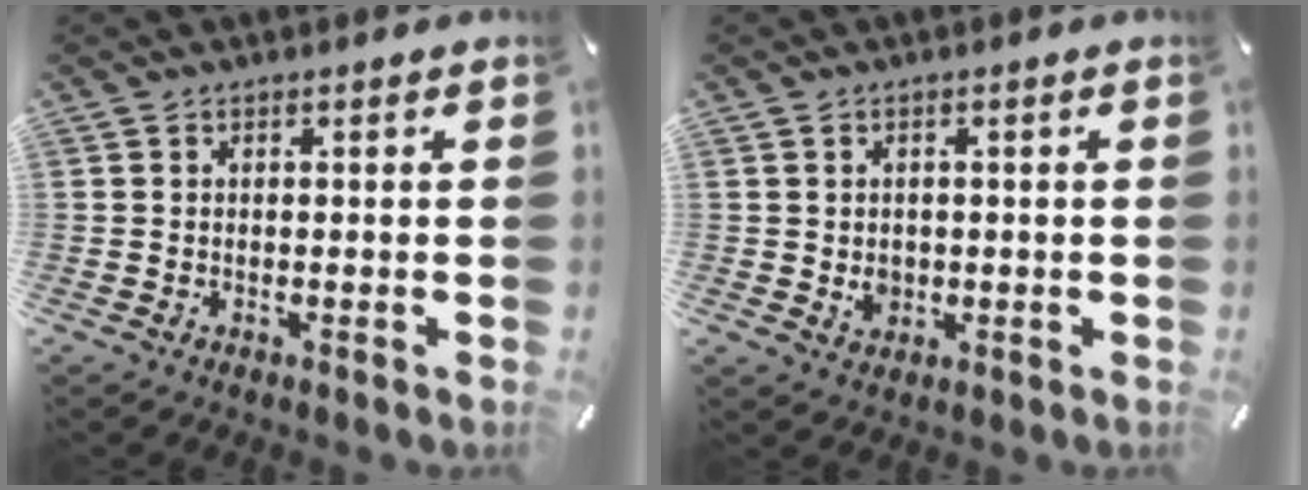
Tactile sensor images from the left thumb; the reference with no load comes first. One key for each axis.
{"total": 3.0, "fx": 0.0, "fy": 2.7, "fz": 1.2, "tx": -0.007, "ty": -0.001, "tz": -0.003}